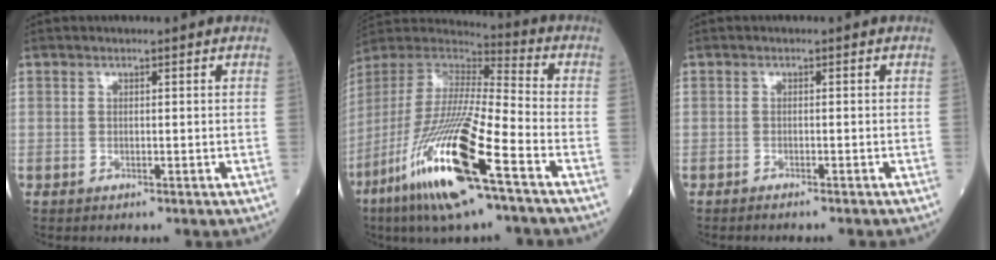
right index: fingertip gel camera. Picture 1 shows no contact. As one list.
[{"total": 21.8, "force": [-10.7, 1.7, 18.9], "torque": [-0.412, -0.059, -0.210]}, {"total": 3.0, "force": [-2.7, -0.1, 1.3], "torque": [-0.018, -0.002, -0.032]}]